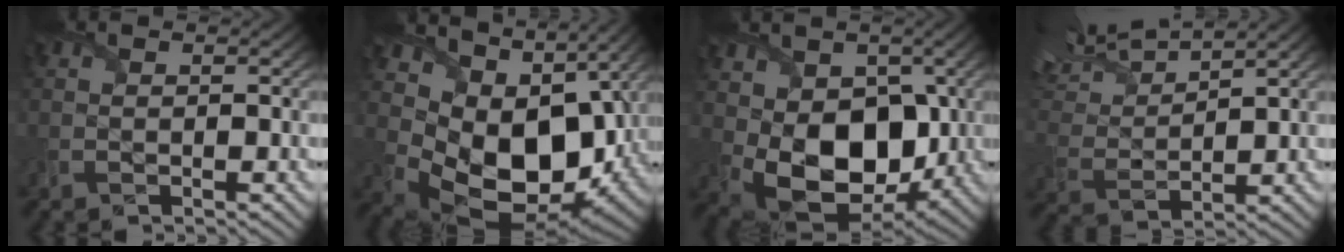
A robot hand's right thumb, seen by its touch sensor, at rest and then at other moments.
{"total": 15.0, "force": [3.5, 10.5, 10.1], "torque": [-0.209, -0.029, 0.085]}
{"total": 12.3, "force": [0.0, 8.7, 8.6], "torque": [-0.171, -0.035, 0.003]}
{"total": 11.5, "force": [9.4, 2.6, 6.1], "torque": [-0.152, 0.021, 0.160]}